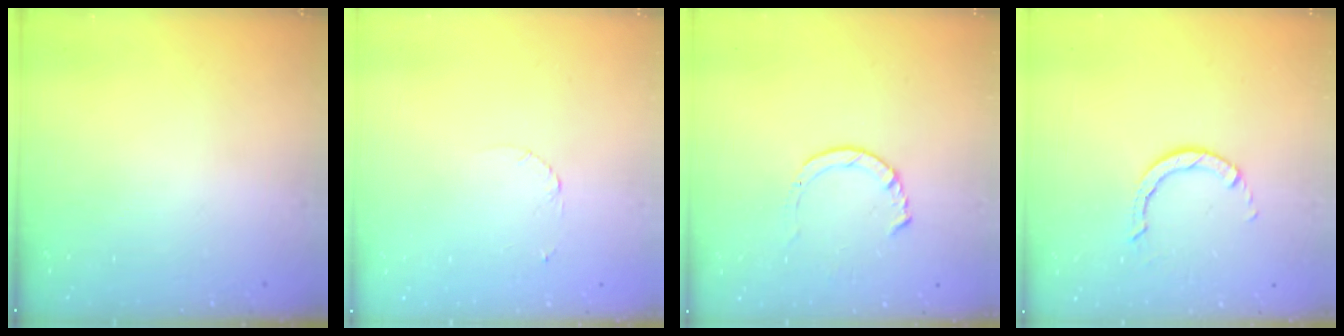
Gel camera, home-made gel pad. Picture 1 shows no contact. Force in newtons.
{"total": 1.6, "press": 1.6, "slide": 0.2}
{"total": 3.5, "press": 3.5, "slide": 0.4}
{"total": 2.8, "press": 2.8, "slide": 0.3}